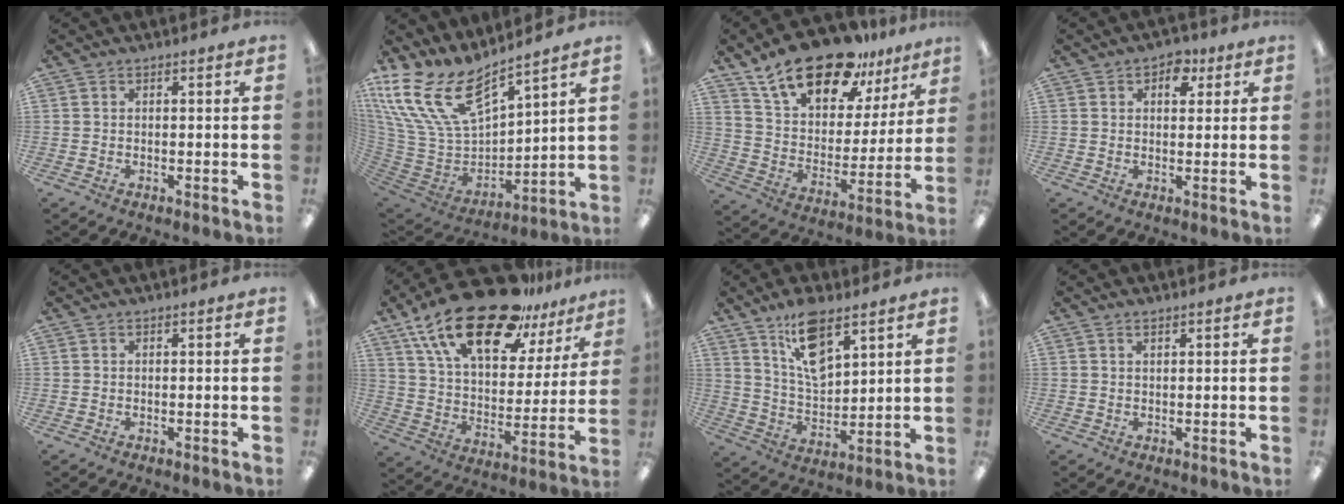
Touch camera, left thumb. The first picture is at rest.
{"total": 20.2, "force": [12.4, 10.5, 11.9], "torque": [-0.256, -0.077, 0.229]}
{"total": 19.8, "force": [14.6, 8.9, 10.0], "torque": [-0.170, -0.089, 0.256]}
{"total": 5.1, "force": [2.5, 3.3, 3.0], "torque": [-0.024, -0.007, 0.036]}
{"total": 0.0}
{"total": 24.2, "force": [17.3, 9.5, 14.0], "torque": [-0.257, -0.105, 0.301]}
{"total": 12.8, "force": [8.2, 6.0, 7.7], "torque": [-0.128, -0.035, 0.147]}
{"total": 0.9, "force": [0.6, 0.4, 0.5], "torque": [-0.011, 0.001, 0.011]}